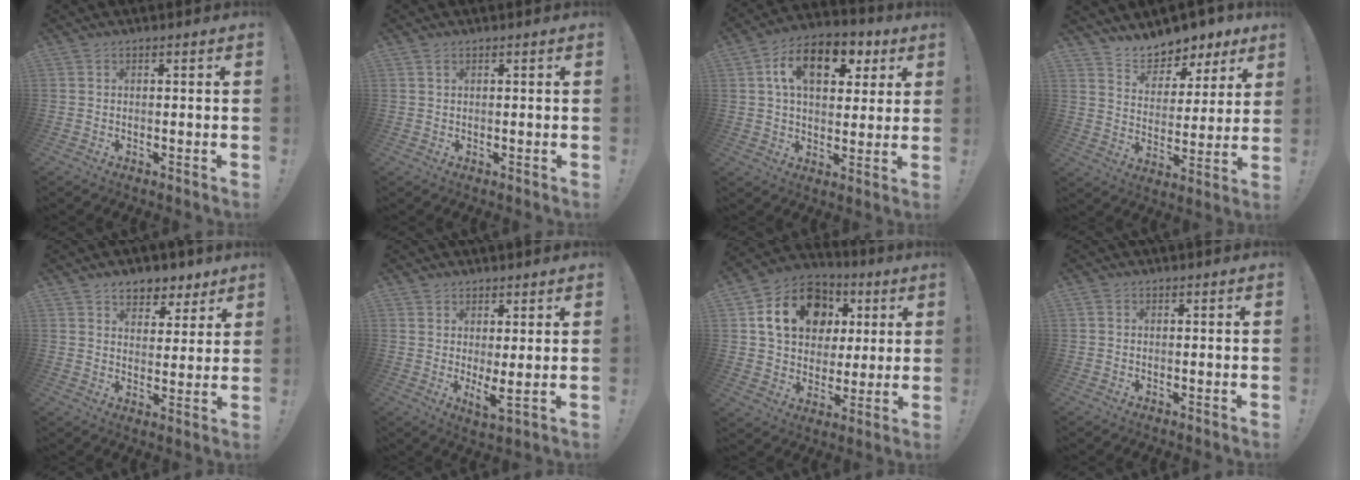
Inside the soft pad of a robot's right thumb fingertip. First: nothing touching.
{"total": 1.1, "force": [0.7, 0.5, 0.7], "torque": [-0.014, 0.001, 0.012]}
{"total": 15.0, "force": [5.7, 9.3, 10.3], "torque": [-0.154, -0.010, 0.099]}
{"total": 9.3, "force": [8.5, 3.7, 1.4], "torque": [-0.024, -0.080, 0.155]}
{"total": 7.5, "force": [5.7, 4.4, 1.9], "torque": [-0.018, -0.045, 0.108]}
{"total": 4.2, "force": [1.7, 0.3, 3.8], "torque": [-0.048, -0.030, 0.032]}
{"total": 18.8, "force": [6.5, 14.2, 10.5], "torque": [-0.150, -0.013, 0.135]}
{"total": 0.7, "force": [0.4, 0.6, 0.2], "torque": [0.004, -0.001, 0.006]}